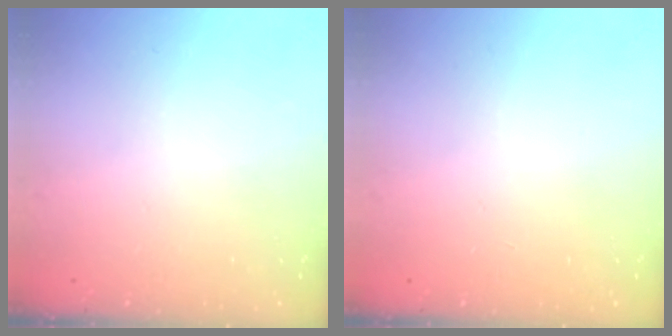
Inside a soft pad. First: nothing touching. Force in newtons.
{"total": 0.0}